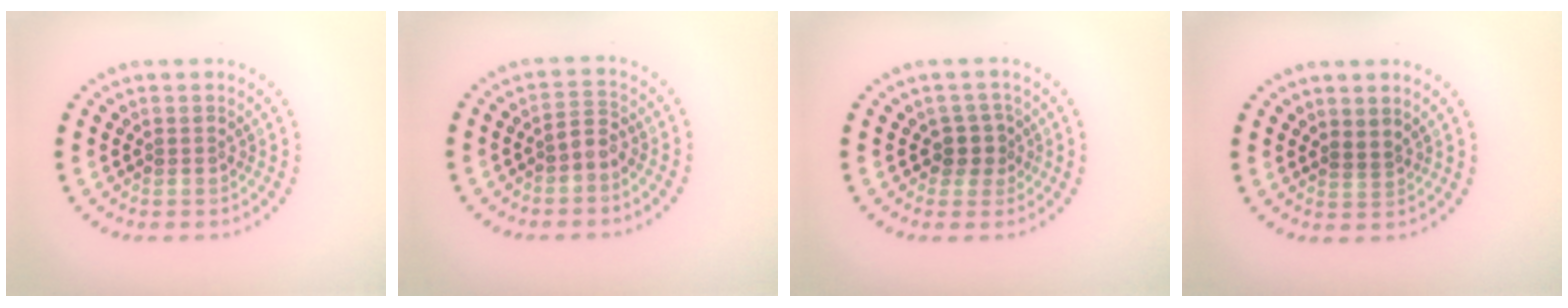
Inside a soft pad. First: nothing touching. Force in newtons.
{"total": 1.4, "press": 1.2, "slide": 0.8}
{"total": 2.1, "press": 1.7, "slide": 1.2}
{"total": 0.8, "press": 0.5, "slide": 0.6}